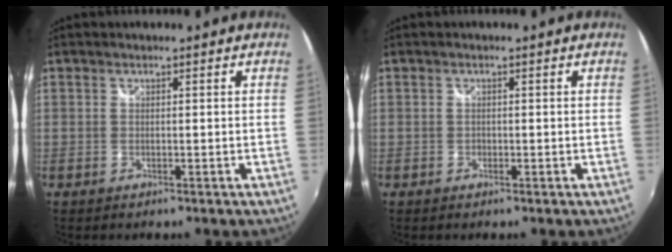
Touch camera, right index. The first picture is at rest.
{"total": 0.6, "force": [-0.3, 0.5, 0.1], "torque": [-0.001, -0.003, -0.006]}